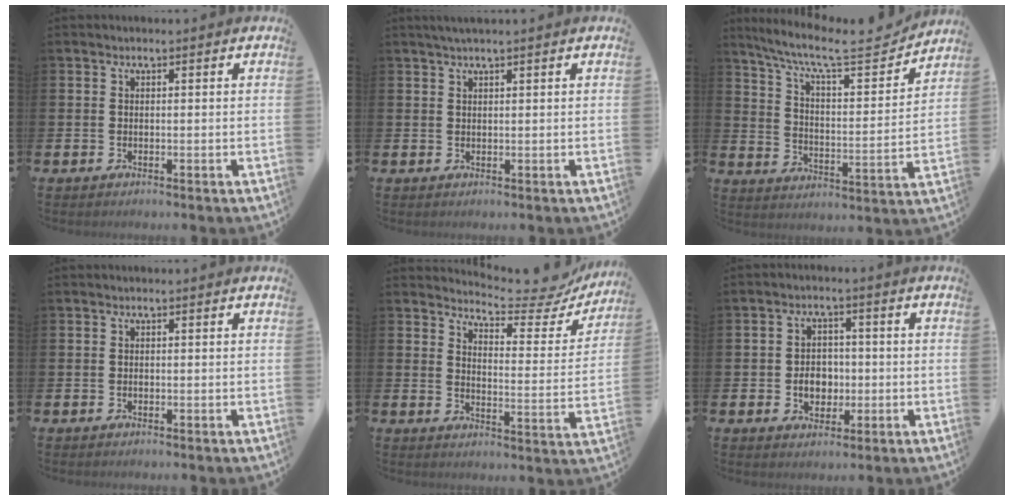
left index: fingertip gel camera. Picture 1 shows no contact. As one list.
[{"total": 1.4, "force": [1.2, -0.1, 0.8], "torque": [-0.017, 0.003, 0.022]}, {"total": 9.0, "force": [7.9, 1.6, 4.0], "torque": [-0.102, -0.054, 0.129]}, {"total": 0.0}, {"total": 6.5, "force": [6.2, 1.0, 1.5], "torque": [-0.032, -0.055, 0.101]}, {"total": 4.2, "force": [-0.7, 3.4, 2.4], "torque": [-0.025, -0.005, -0.023]}]